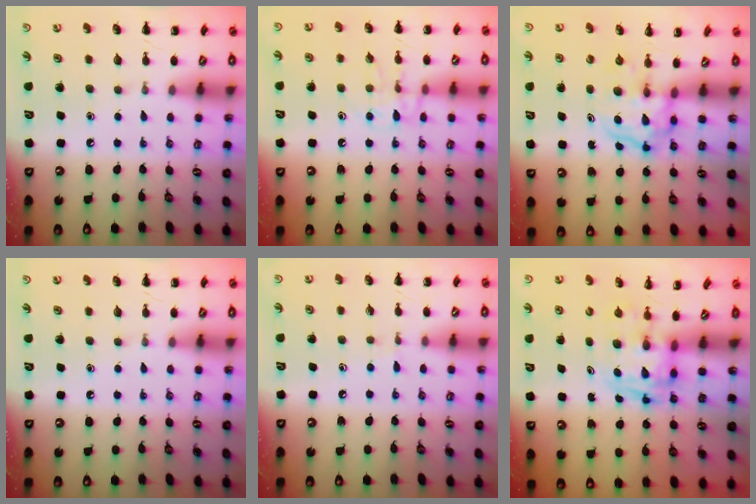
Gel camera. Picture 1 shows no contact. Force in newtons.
{"total": 9.2, "press": 9.1, "slide": 0.8}
{"total": 3.8, "press": 3.7, "slide": 0.4}
{"total": 0.0}
{"total": 4.6, "press": 4.2, "slide": 1.9}
{"total": 2.7, "press": 2.6, "slide": 0.5}